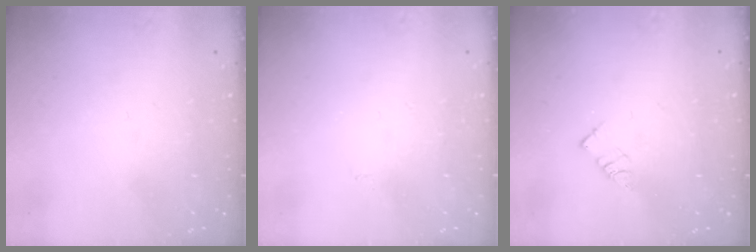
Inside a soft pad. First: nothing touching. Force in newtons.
{"total": 3.4, "press": 3.3, "slide": 0.5}
{"total": 3.3, "press": 3.3, "slide": 0.3}